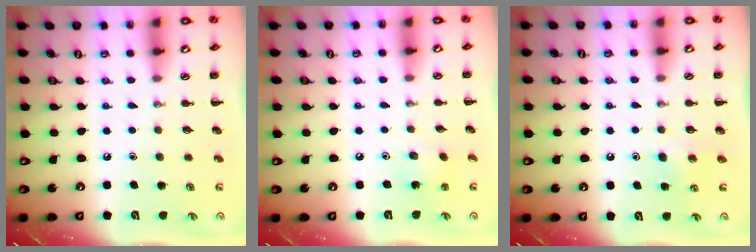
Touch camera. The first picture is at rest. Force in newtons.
{"total": 2.8, "press": 2.7, "slide": 0.6}
{"total": 4.3, "press": 4.2, "slide": 1.2}